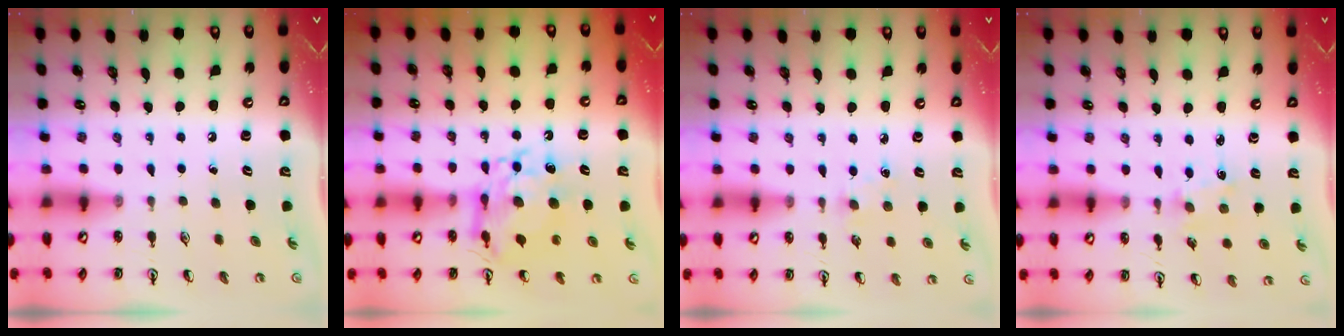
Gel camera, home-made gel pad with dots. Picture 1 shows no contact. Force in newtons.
{"total": 12.0, "press": 12.0, "slide": 1.1}
{"total": 3.1, "press": 3.1, "slide": 0.5}
{"total": 1.0, "press": 0.9, "slide": 0.2}